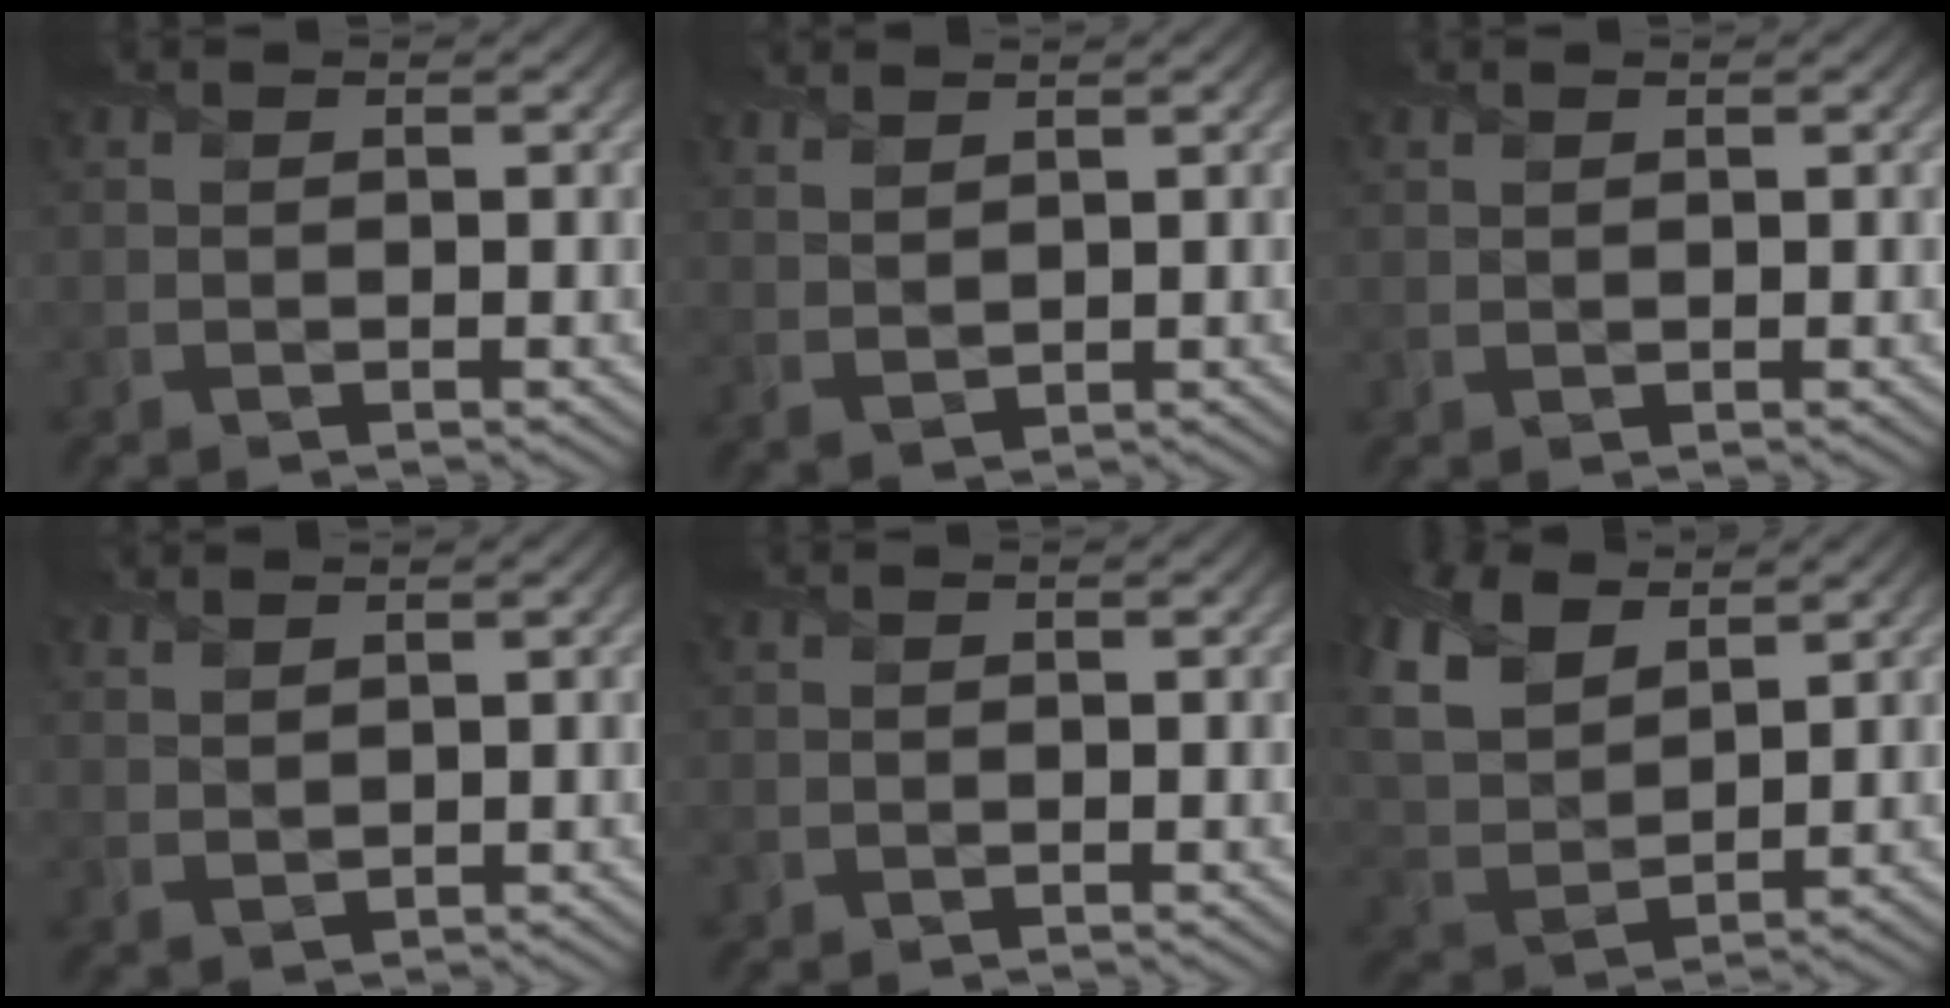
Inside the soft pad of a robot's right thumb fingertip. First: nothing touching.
{"total": 3.1, "force": [2.4, 1.4, 1.5], "torque": [-0.040, 0.001, 0.056]}
{"total": 1.0, "force": [0.7, 0.6, 0.1], "torque": [-0.004, -0.002, 0.017]}
{"total": 2.5, "force": [2.0, 1.1, 1.2], "torque": [-0.032, 0.001, 0.047]}
{"total": 0.8, "force": [-0.2, 0.8, 0.0], "torque": [0.002, -0.005, -0.007]}
{"total": 10.2, "force": [6.0, 5.5, 6.0], "torque": [-0.176, 0.014, 0.122]}